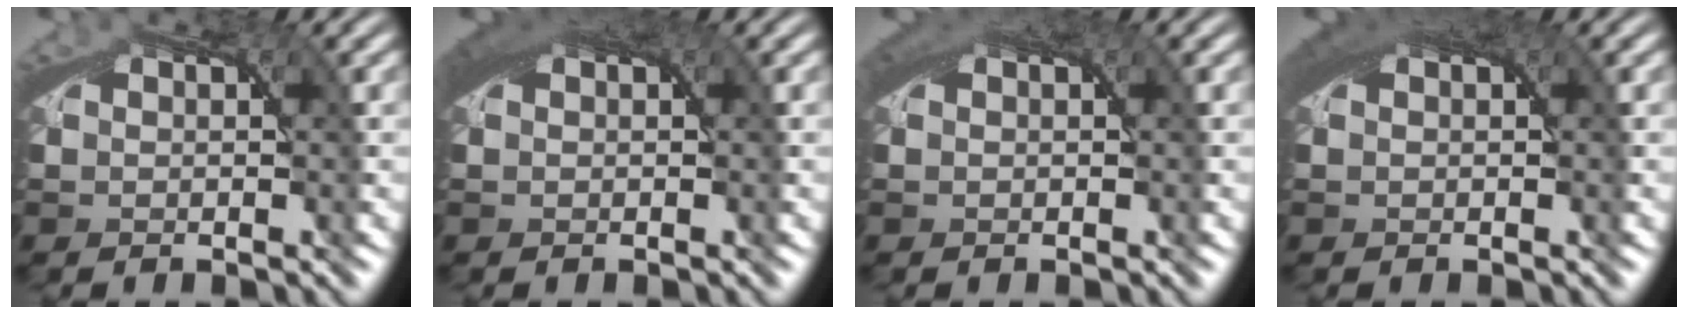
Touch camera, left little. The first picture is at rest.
{"total": 2.7, "force": [0.9, 1.4, 2.2], "torque": [-0.043, -0.002, 0.016]}
{"total": 2.1, "force": [0.8, 1.1, 1.5], "torque": [-0.033, -0.002, 0.013]}
{"total": 2.8, "force": [1.0, 1.4, 2.2], "torque": [-0.043, -0.002, 0.017]}